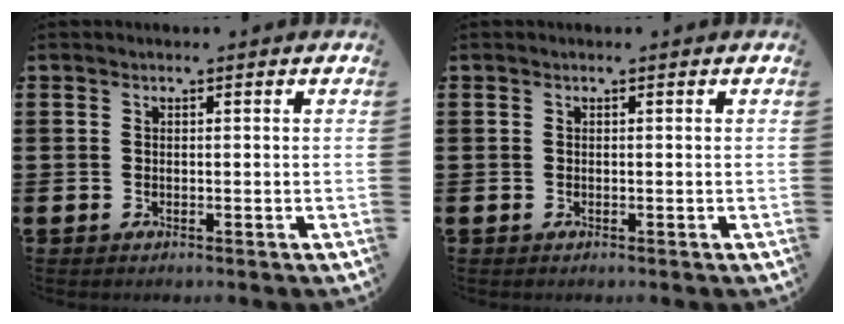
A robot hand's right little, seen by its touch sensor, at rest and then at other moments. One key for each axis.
{"total": 0.0}